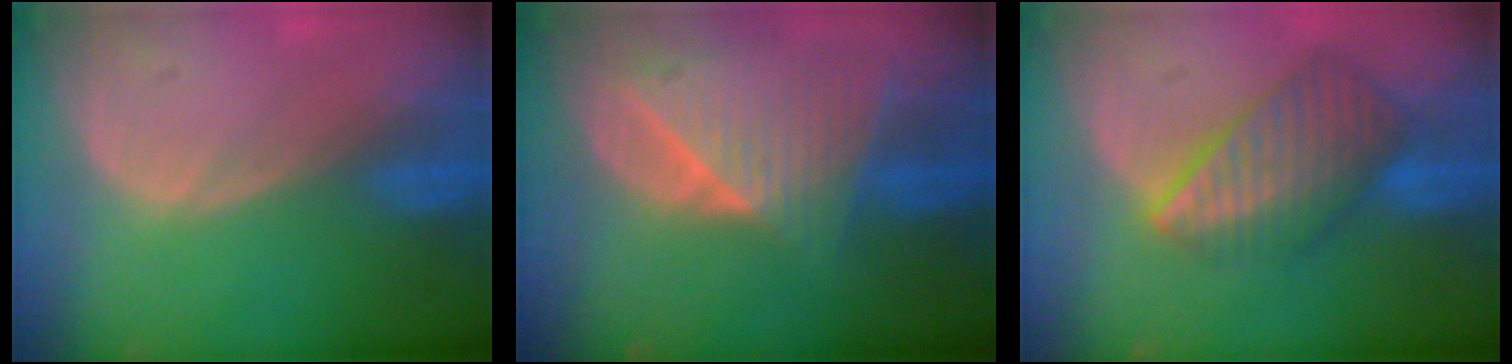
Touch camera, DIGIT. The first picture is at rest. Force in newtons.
{"total": 9.2, "press": 8.2, "slide": 4.0}
{"total": 8.6, "press": 7.6, "slide": 4.0}